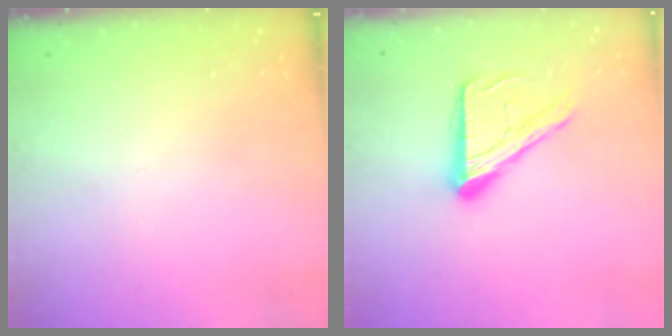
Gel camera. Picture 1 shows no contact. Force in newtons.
{"total": 14.7, "press": 14.7, "slide": 1.1}